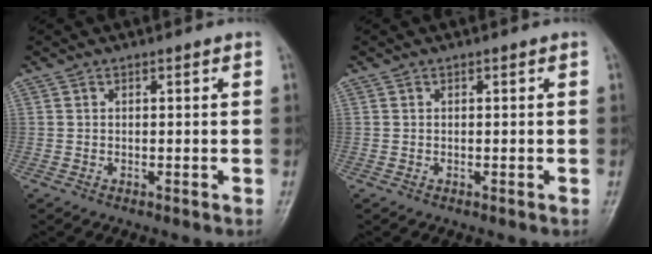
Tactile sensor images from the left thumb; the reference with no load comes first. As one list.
[{"total": 0.0}]